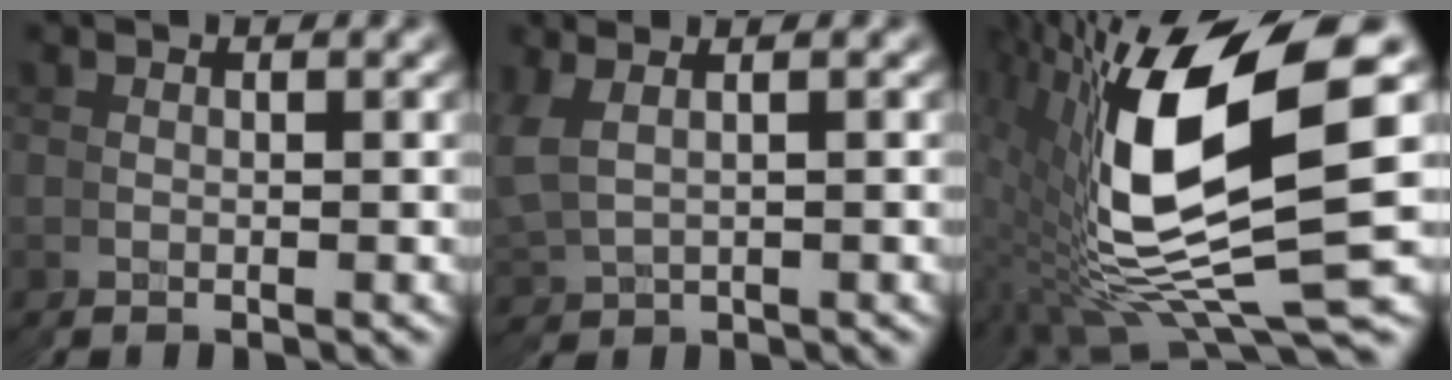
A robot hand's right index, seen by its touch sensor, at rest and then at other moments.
{"total": 2.0, "force": [1.0, 1.7, 0.3], "torque": [-0.021, -0.003, 0.030]}
{"total": 15.7, "force": [2.4, 6.2, 14.2], "torque": [-0.255, 0.019, 0.048]}